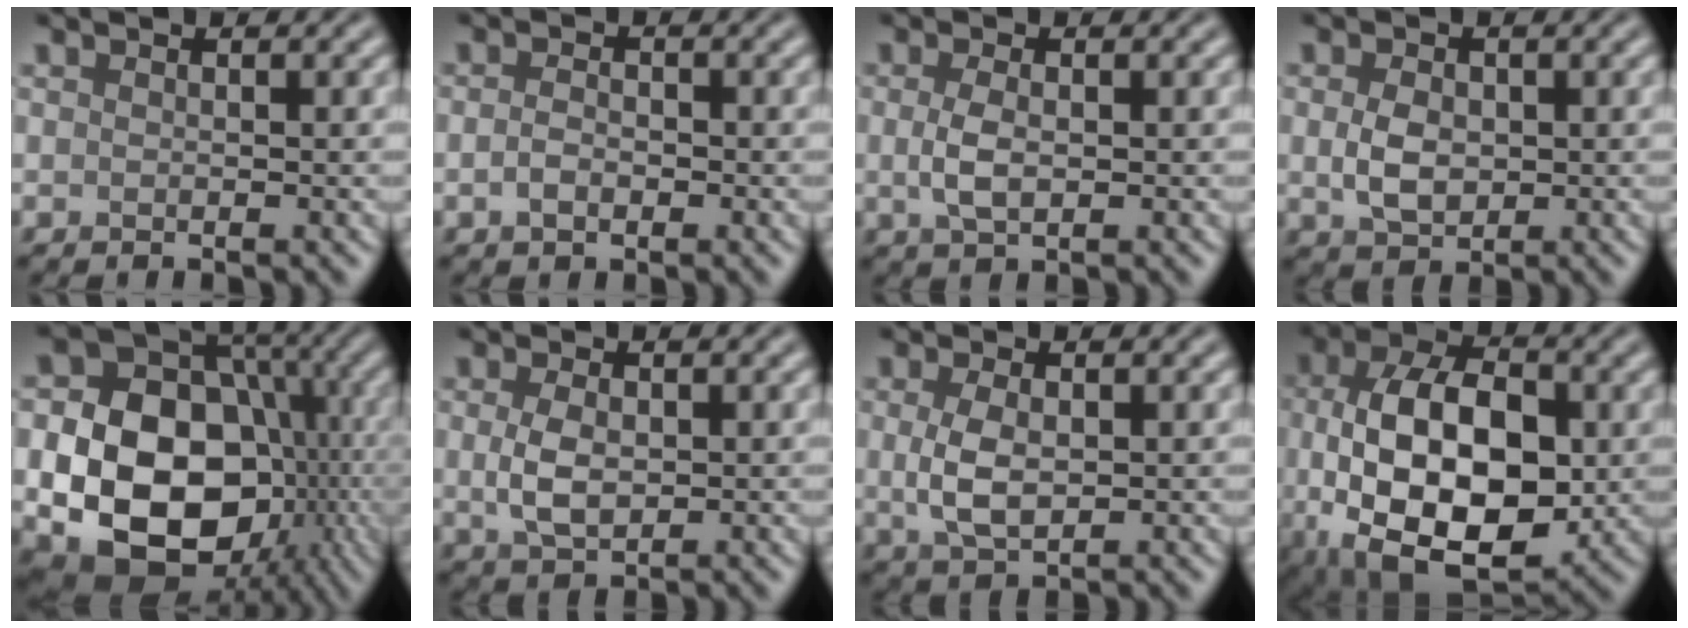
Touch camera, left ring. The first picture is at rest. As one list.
[{"total": 1.7, "force": [-0.5, 1.1, 1.2], "torque": [-0.023, 0.000, -0.013]}, {"total": 2.4, "force": [0.0, 1.2, 2.1], "torque": [-0.051, -0.003, 0.000]}, {"total": 3.2, "force": [0.0, 2.3, 2.2], "torque": [-0.049, -0.002, 0.000]}, {"total": 16.9, "force": [-2.9, 13.5, 9.7], "torque": [-0.153, -0.033, -0.054]}, {"total": 3.1, "force": [0.1, 1.9, 2.4], "torque": [-0.057, -0.002, 0.005]}, {"total": 3.4, "force": [0.2, 1.9, 2.8], "torque": [-0.066, -0.001, 0.006]}, {"total": 14.5, "force": [-0.9, 8.4, 11.8], "torque": [-0.198, -0.009, -0.007]}]